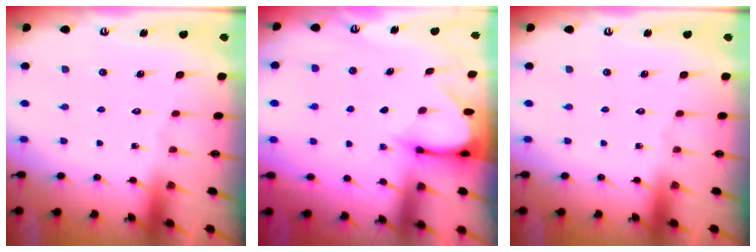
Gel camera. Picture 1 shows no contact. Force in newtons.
{"total": 3.8, "press": 3.8, "slide": 0.2}
{"total": 0.0}